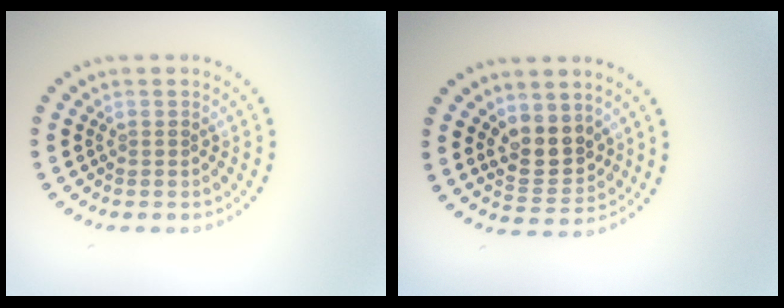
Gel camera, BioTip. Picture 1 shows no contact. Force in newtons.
{"total": 3.7, "press": 3.4, "slide": 1.4}